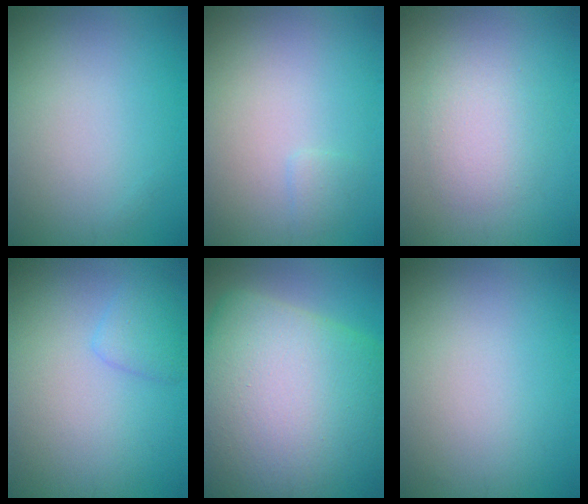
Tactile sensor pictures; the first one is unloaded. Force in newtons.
{"total": 0.8, "press": 0.8, "slide": 0.1}
{"total": 2.8, "press": 2.8, "slide": 0.2}
{"total": 1.7, "press": 1.7, "slide": 0.2}
{"total": 19.1, "press": 19.1, "slide": 1.1}
{"total": 0.0}